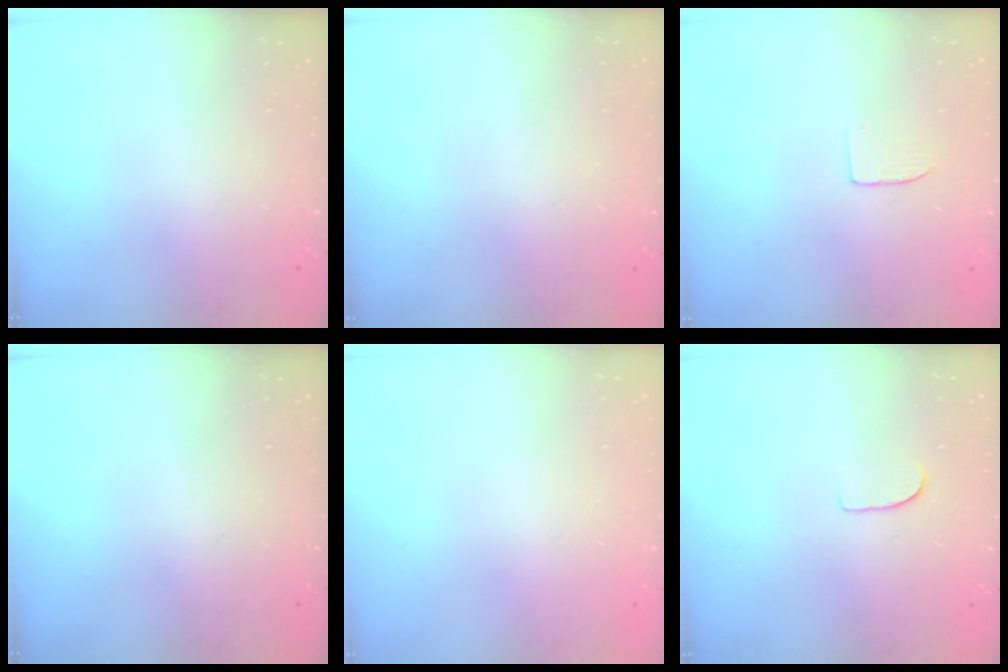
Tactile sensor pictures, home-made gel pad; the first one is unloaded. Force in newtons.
{"total": 0.0}
{"total": 3.7, "press": 3.7, "slide": 0.2}
{"total": 0.0}
{"total": 0.5, "press": 0.5, "slide": 0.1}
{"total": 5.2, "press": 5.2, "slide": 0.4}